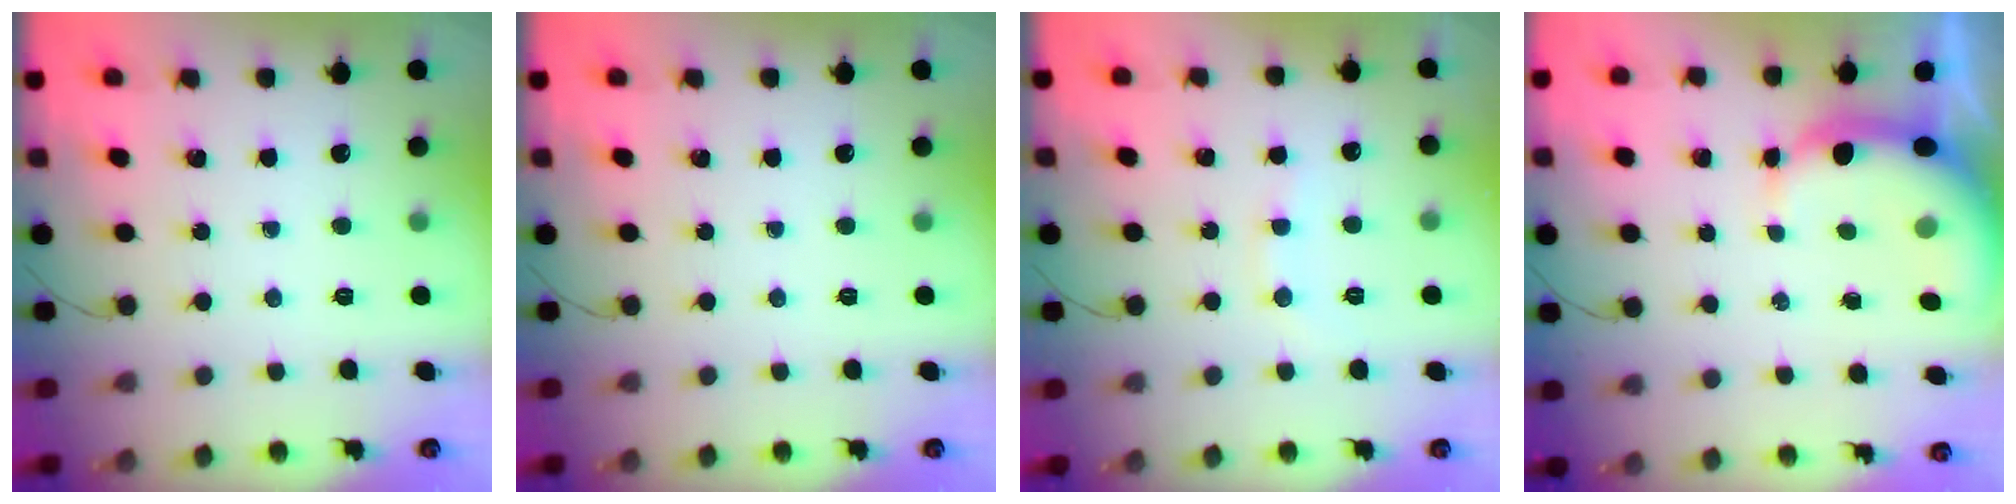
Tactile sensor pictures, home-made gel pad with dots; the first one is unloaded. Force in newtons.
{"total": 0.0}
{"total": 6.1, "press": 6.0, "slide": 1.5}
{"total": 5.8, "press": 5.7, "slide": 1.3}